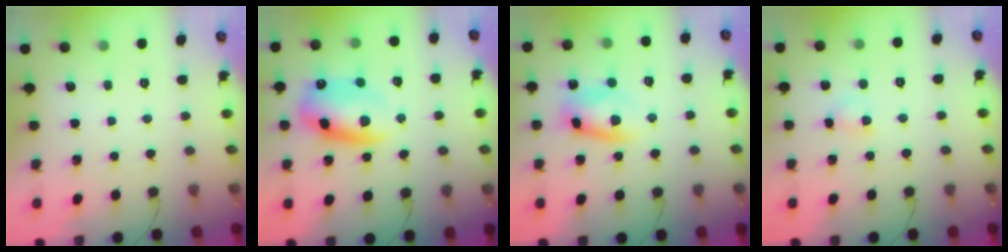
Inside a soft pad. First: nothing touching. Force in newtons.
{"total": 13.5, "press": 13.2, "slide": 3.0}
{"total": 10.5, "press": 10.3, "slide": 2.0}
{"total": 3.5, "press": 3.3, "slide": 1.2}